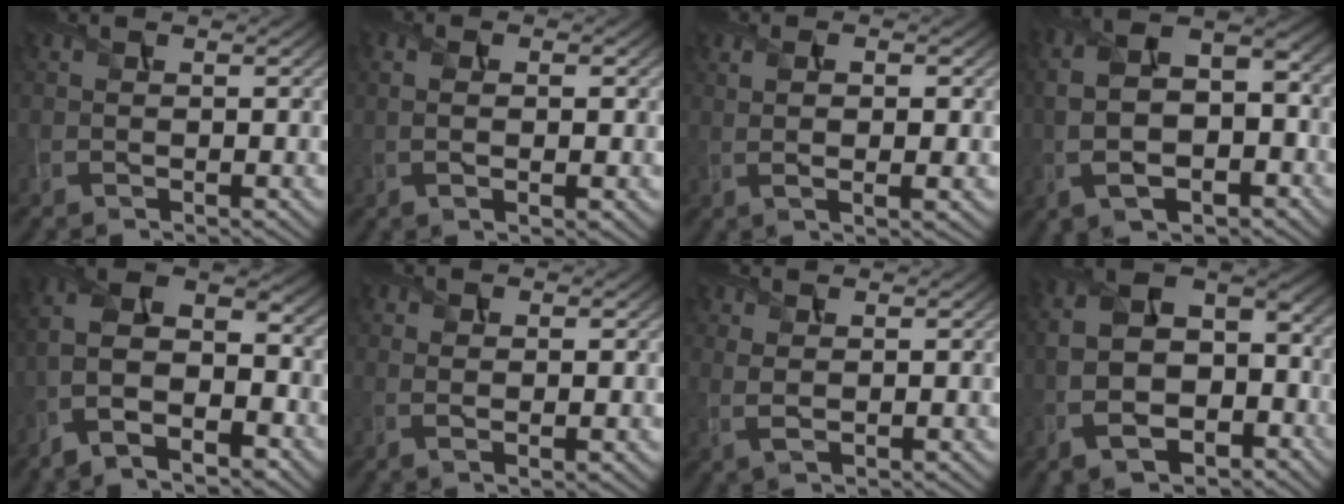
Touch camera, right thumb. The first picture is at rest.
{"total": 3.2, "force": [0.2, 1.2, 3.0], "torque": [-0.052, -0.003, 0.002]}
{"total": 3.3, "force": [0.4, 0.7, 3.2], "torque": [-0.061, -0.002, 0.010]}
{"total": 11.8, "force": [-1.5, 7.1, 9.3], "torque": [-0.203, -0.010, -0.027]}
{"total": 13.0, "force": [-5.8, 7.3, 9.1], "torque": [-0.199, -0.020, -0.106]}
{"total": 1.7, "force": [0.3, 0.6, 1.6], "torque": [-0.034, -0.003, 0.009]}
{"total": 1.6, "force": [0.8, 0.5, 1.3], "torque": [-0.034, -0.001, 0.017]}
{"total": 13.0, "force": [-4.2, 8.5, 8.9], "torque": [-0.202, -0.038, -0.067]}